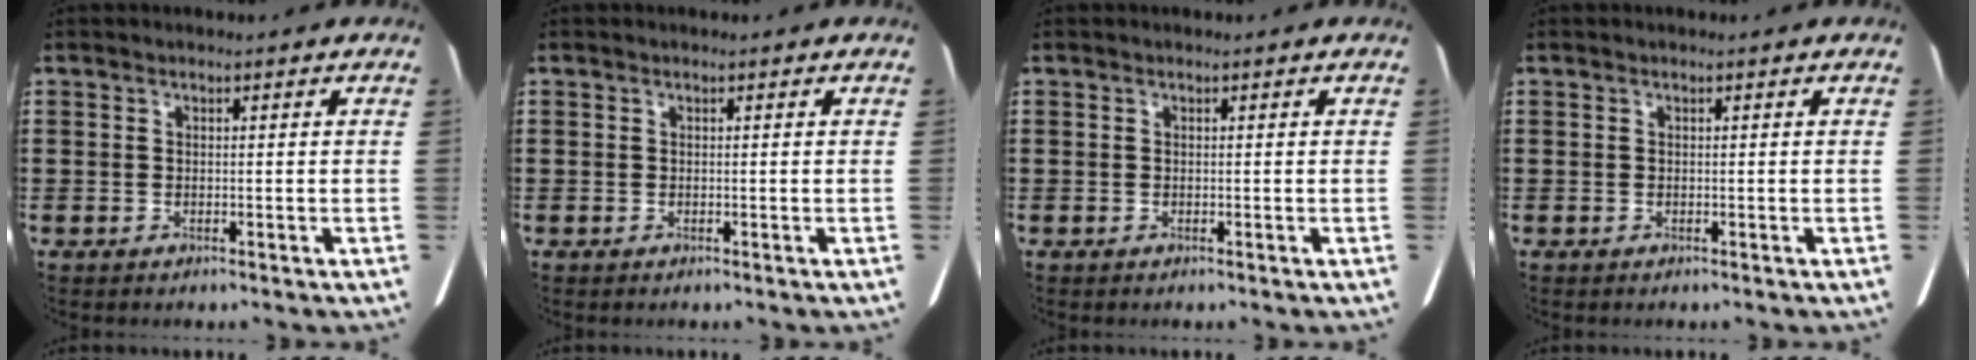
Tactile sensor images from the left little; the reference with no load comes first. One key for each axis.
{"total": 0.0}
{"total": 0.0}
{"total": 0.0}